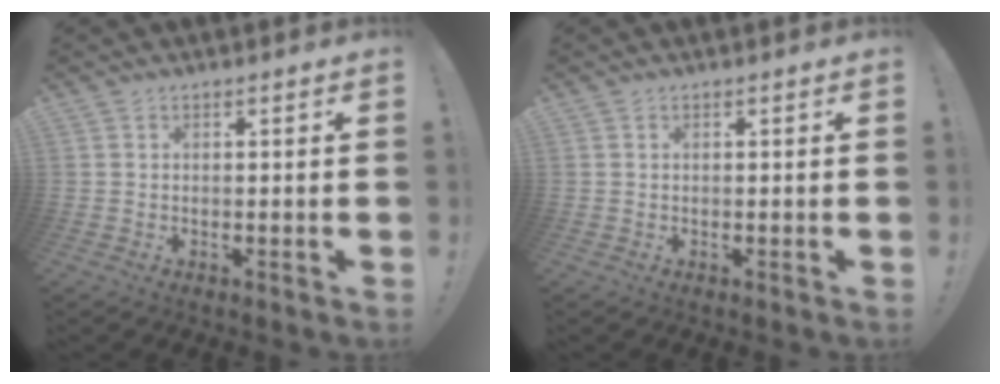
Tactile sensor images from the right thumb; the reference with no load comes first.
{"total": 0.0}